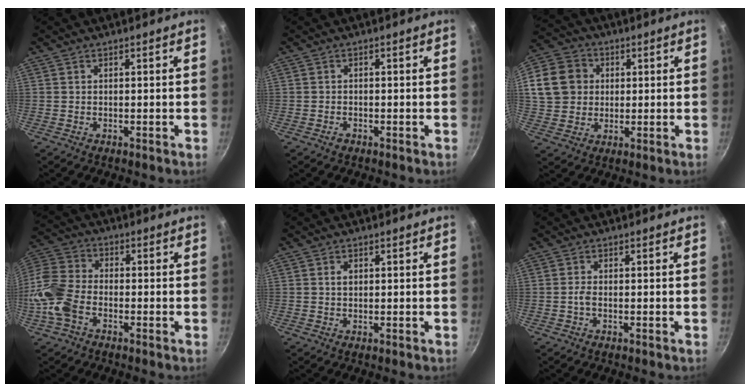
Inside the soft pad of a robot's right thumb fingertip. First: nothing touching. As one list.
[{"total": 0.9, "force": [-0.7, 0.6, 0.2], "torque": [-0.004, 0.006, -0.013]}, {"total": 15.9, "force": [3.2, 13.6, 7.6], "torque": [-0.148, 0.023, 0.053]}, {"total": 10.8, "force": [-3.9, 7.1, 7.2], "torque": [-0.141, 0.031, -0.096]}, {"total": 1.3, "force": [0.3, 1.0, 0.9], "torque": [-0.010, 0.003, 0.005]}, {"total": 1.4, "force": [-0.5, 0.6, 1.1], "torque": [-0.026, 0.005, -0.012]}]